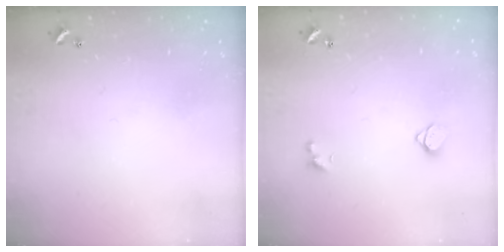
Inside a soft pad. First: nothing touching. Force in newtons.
{"total": 1.6, "press": 1.5, "slide": 0.3}